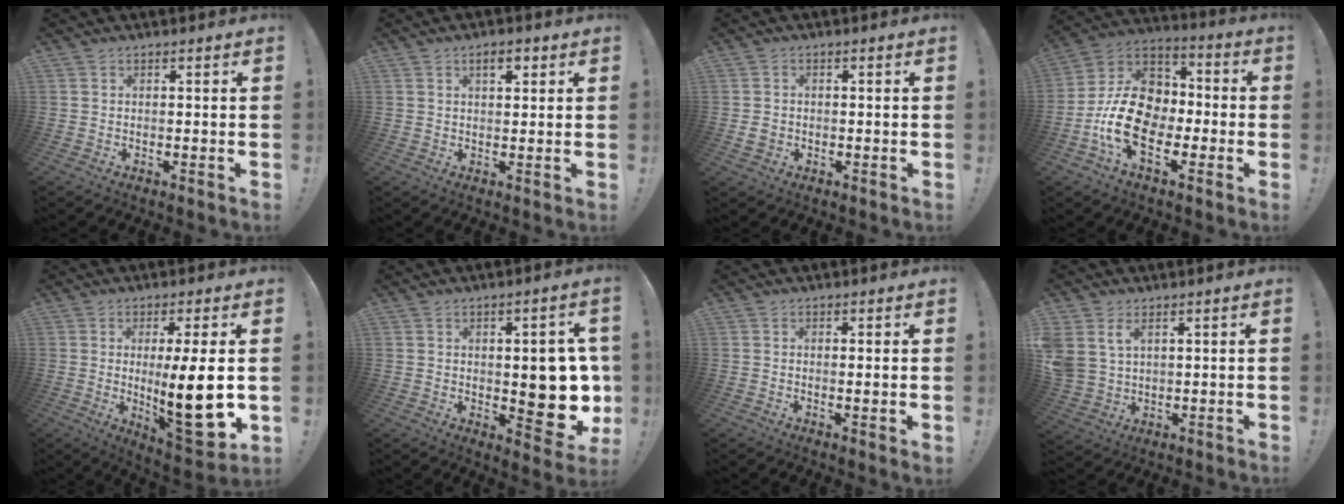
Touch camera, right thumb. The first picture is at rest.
{"total": 3.9, "force": [2.0, 1.6, 2.9], "torque": [-0.034, -0.006, 0.028]}
{"total": 2.8, "force": [-0.5, 2.6, 1.1], "torque": [-0.016, 0.006, -0.006]}
{"total": 19.1, "force": [-5.5, 13.4, 12.5], "torque": [-0.233, 0.036, -0.081]}
{"total": 16.8, "force": [-0.1, 3.6, 16.4], "torque": [-0.255, -0.021, 0.001]}
{"total": 12.1, "force": [0.5, 6.3, 10.3], "torque": [-0.116, -0.010, 0.016]}
{"total": 1.5, "force": [0.4, -0.2, 1.4], "torque": [-0.018, -0.004, 0.004]}
{"total": 6.4, "force": [3.4, 4.5, 3.1], "torque": [-0.063, -0.012, 0.067]}